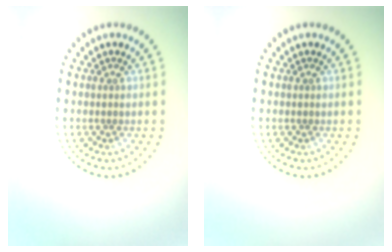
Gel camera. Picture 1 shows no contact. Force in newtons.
{"total": 0.0}